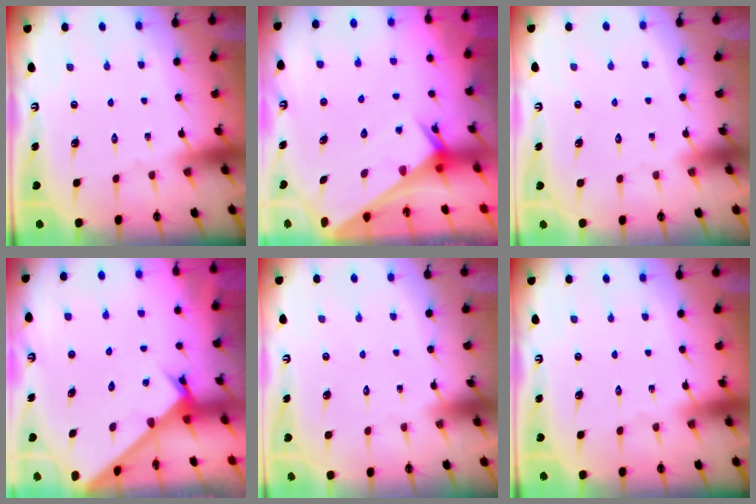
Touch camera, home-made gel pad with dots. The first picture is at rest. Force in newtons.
{"total": 2.6, "press": 2.6, "slide": 0.1}
{"total": 1.7, "press": 1.7, "slide": 0.1}
{"total": 2.7, "press": 2.7, "slide": 0.2}
{"total": 1.7, "press": 1.7, "slide": 0.1}
{"total": 0.0}